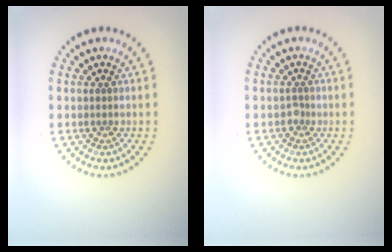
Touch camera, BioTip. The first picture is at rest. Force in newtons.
{"total": 0.8, "press": 0.5, "slide": 0.6}